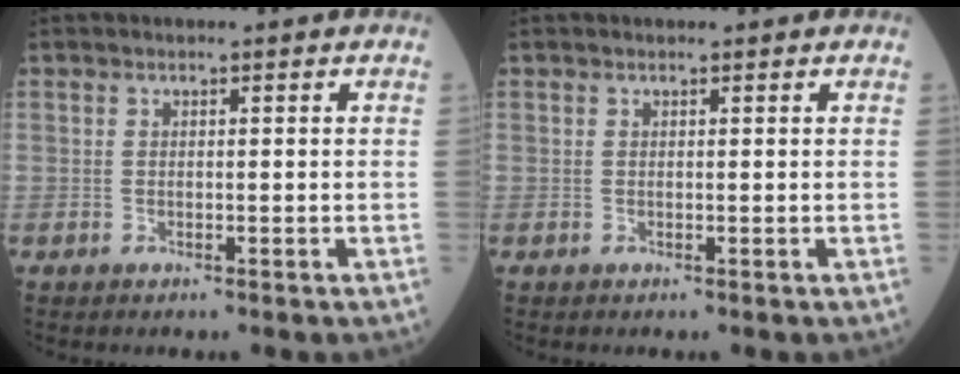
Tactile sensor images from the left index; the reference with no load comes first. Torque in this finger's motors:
{"motor_torque": [0.03, 0.12, -0.02, -0.01]}